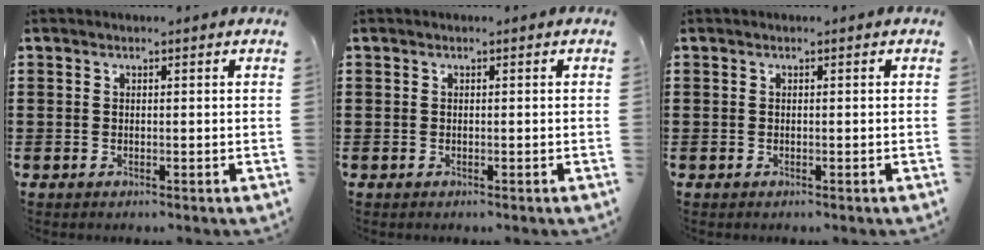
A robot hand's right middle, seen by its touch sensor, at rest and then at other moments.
{"total": 0.0}
{"total": 0.0}